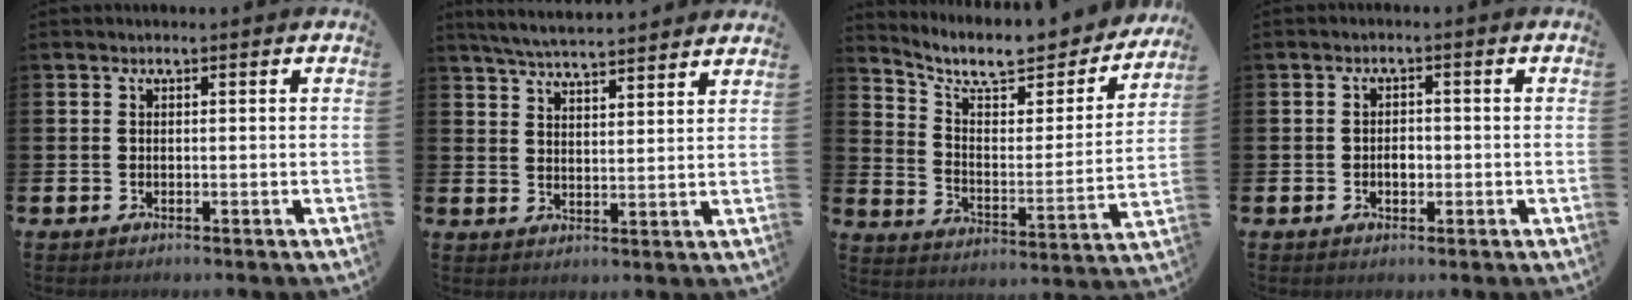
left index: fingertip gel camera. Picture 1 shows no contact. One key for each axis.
{"total": 5.5, "fx": 5.4, "fy": -0.1, "fz": 0.9, "tx": -0.037, "ty": -0.031, "tz": 0.098}
{"total": 8.5, "fx": 7.2, "fy": 3.0, "fz": 3.3, "tx": -0.087, "ty": -0.055, "tz": 0.121}
{"total": 1.8, "fx": -0.3, "fy": 1.2, "fz": 1.3, "tx": -0.013, "ty": 0.001, "tz": -0.010}